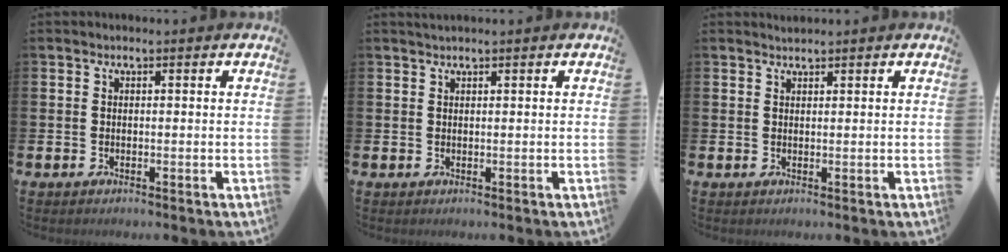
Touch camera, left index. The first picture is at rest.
{"total": 0.7, "force": [0.6, -0.1, 0.2], "torque": [-0.002, 0.001, 0.011]}
{"total": 1.0, "force": [1.0, 0.0, -0.1], "torque": [0.002, 0.001, 0.019]}